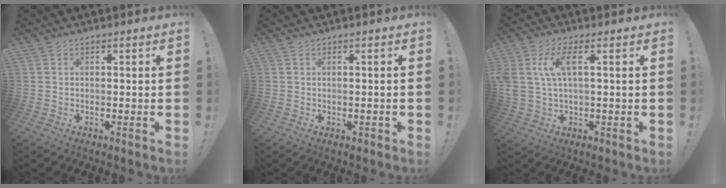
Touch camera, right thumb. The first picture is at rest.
{"total": 0.5, "force": [-0.5, 0.1, 0.2], "torque": [-0.012, 0.003, -0.006]}
{"total": 8.2, "force": [2.2, 3.2, 7.2], "torque": [-0.142, -0.004, 0.039]}